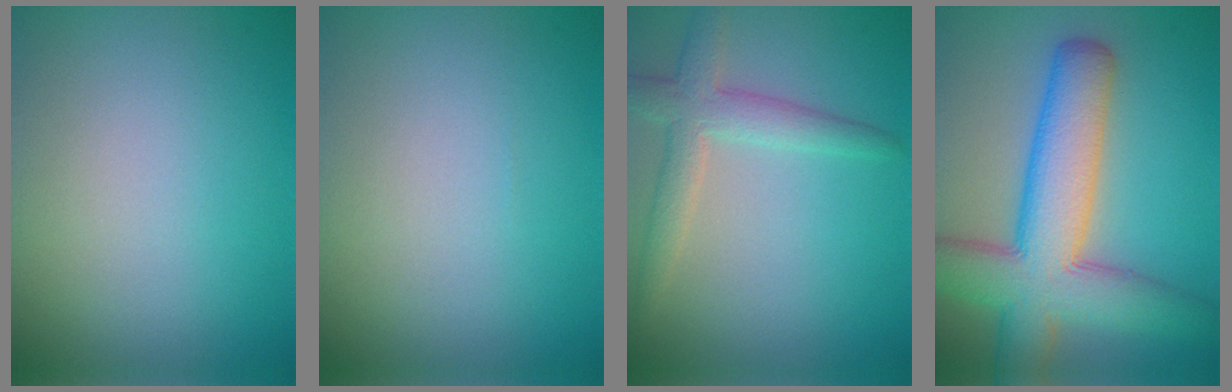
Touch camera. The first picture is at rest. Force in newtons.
{"total": 0.0}
{"total": 3.4, "press": 3.4, "slide": 0.1}
{"total": 9.6, "press": 9.6, "slide": 0.4}